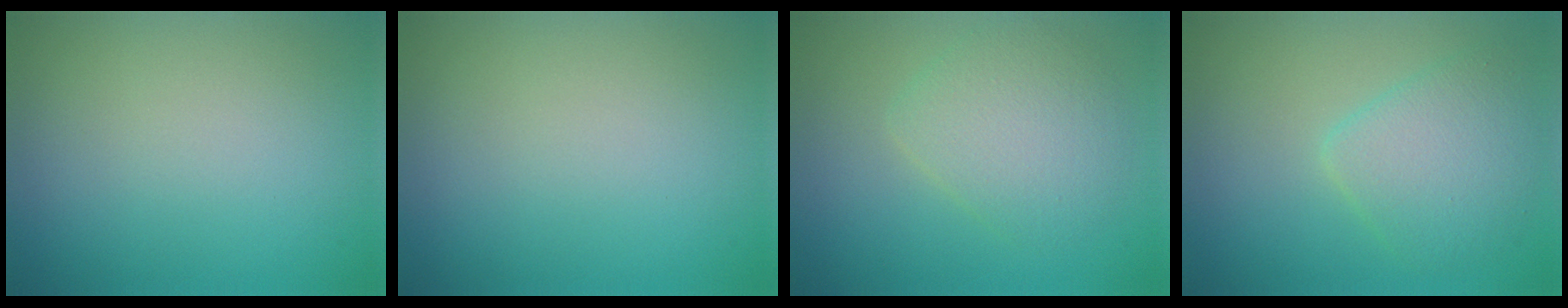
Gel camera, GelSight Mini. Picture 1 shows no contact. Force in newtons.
{"total": 0.0}
{"total": 3.7, "press": 3.7, "slide": 0.0}
{"total": 4.0, "press": 4.0, "slide": 0.0}